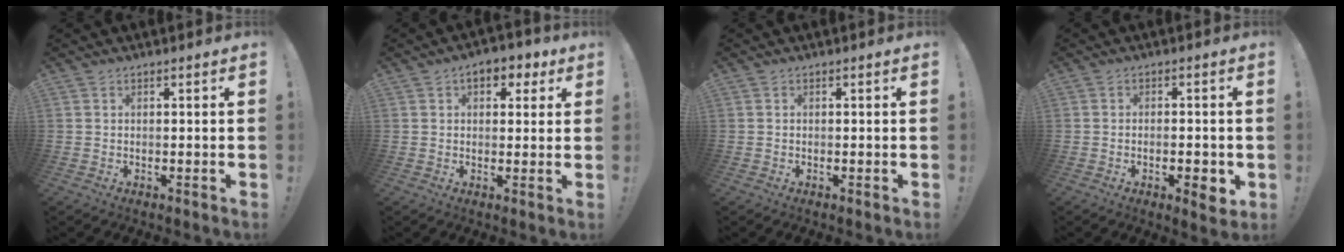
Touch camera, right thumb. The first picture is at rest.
{"total": 6.1, "force": [2.6, 3.9, 3.8], "torque": [-0.040, -0.004, 0.041]}
{"total": 0.0}
{"total": 5.0, "force": [-1.7, 1.9, 4.2], "torque": [-0.051, 0.002, -0.026]}